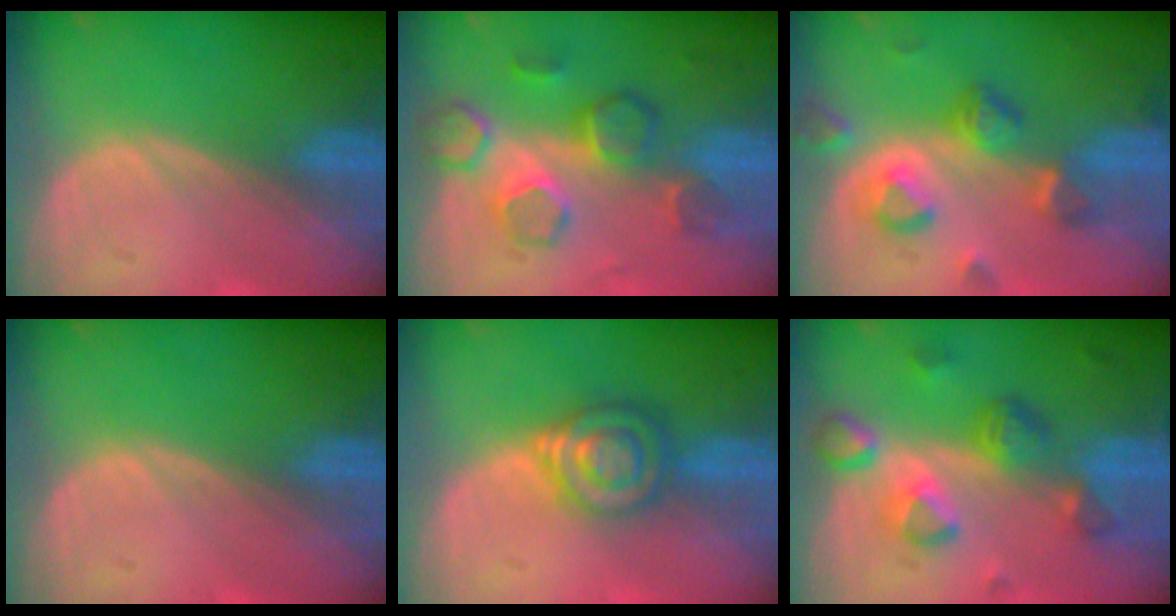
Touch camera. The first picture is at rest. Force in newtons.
{"total": 8.7, "press": 7.6, "slide": 4.3}
{"total": 7.1, "press": 6.9, "slide": 1.6}
{"total": 0.0}
{"total": 6.6, "press": 5.7, "slide": 3.3}
{"total": 8.0, "press": 7.2, "slide": 3.5}